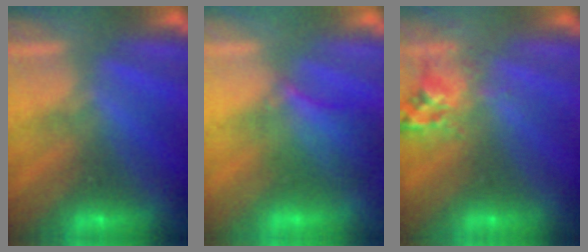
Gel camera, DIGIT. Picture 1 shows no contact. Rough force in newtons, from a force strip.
{"total": 3.5}
{"total": 2.5}